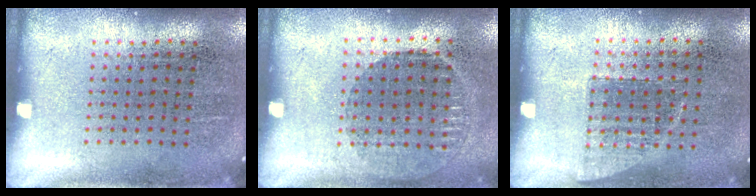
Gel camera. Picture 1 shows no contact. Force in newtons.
{"total": 0.9, "press": 0.8, "slide": 0.3}
{"total": 0.7, "press": 0.6, "slide": 0.2}